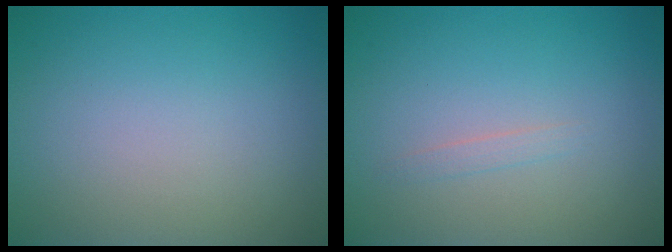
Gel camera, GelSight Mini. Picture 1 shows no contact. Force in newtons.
{"total": 0.7, "press": 0.7, "slide": 0.1}